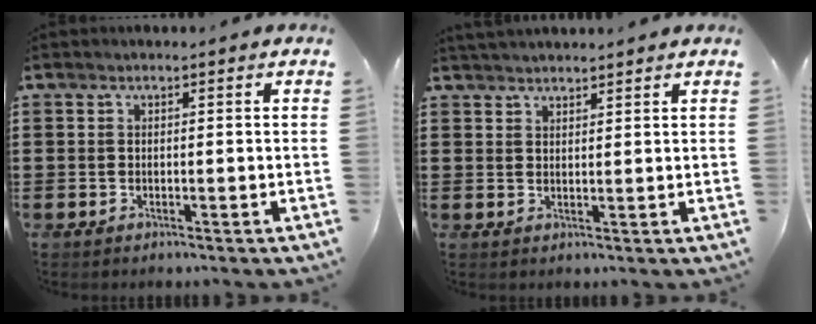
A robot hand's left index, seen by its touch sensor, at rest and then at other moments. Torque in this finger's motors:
{"motor_torque": [1.73, -0.41, 0.34, 0.17]}